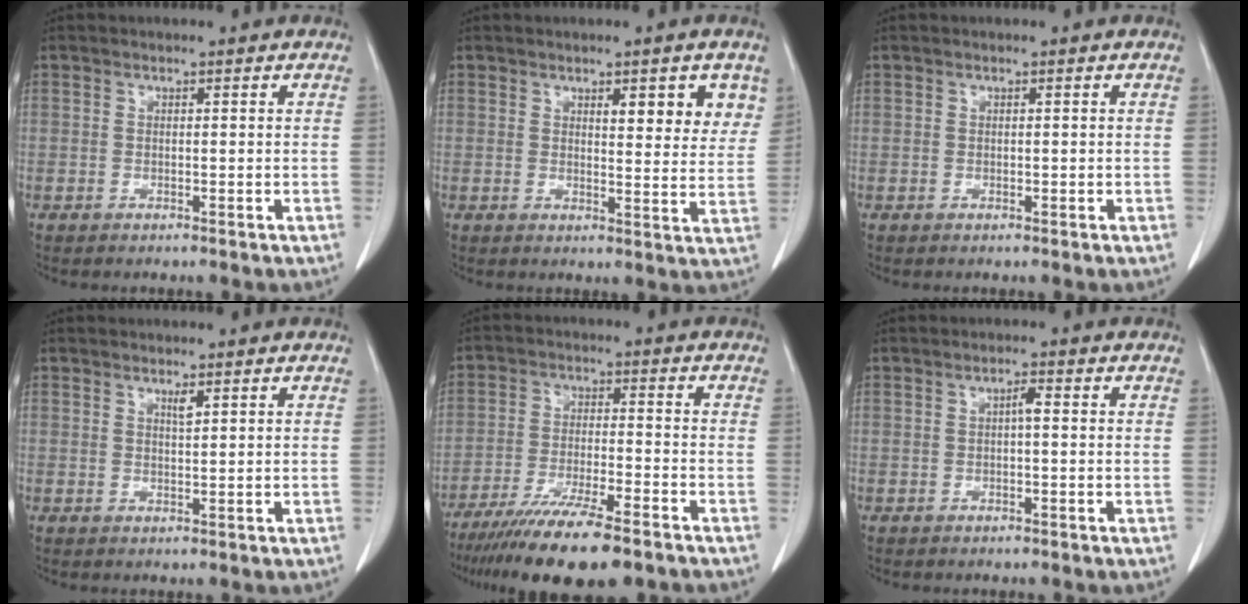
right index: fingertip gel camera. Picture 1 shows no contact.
{"total": 6.7, "force": [3.4, 1.9, 5.4], "torque": [-0.059, -0.005, 0.041]}
{"total": 0.0}
{"total": 1.1, "force": [0.7, 0.1, 0.8], "torque": [-0.016, -0.005, 0.013]}
{"total": 15.0, "force": [-11.6, 1.6, 9.4], "torque": [-0.160, -0.037, -0.190]}
{"total": 1.4, "force": [0.0, 0.2, 1.4], "torque": [-0.023, 0.004, 0.001]}